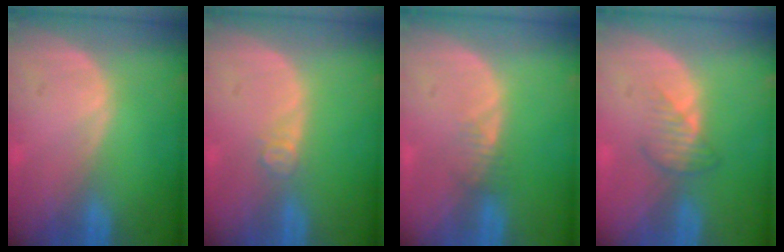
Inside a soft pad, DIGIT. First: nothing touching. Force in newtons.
{"total": 2.0, "press": 1.6, "slide": 1.1}
{"total": 1.5, "press": 1.5, "slide": 0.2}
{"total": 2.8, "press": 2.7, "slide": 0.8}